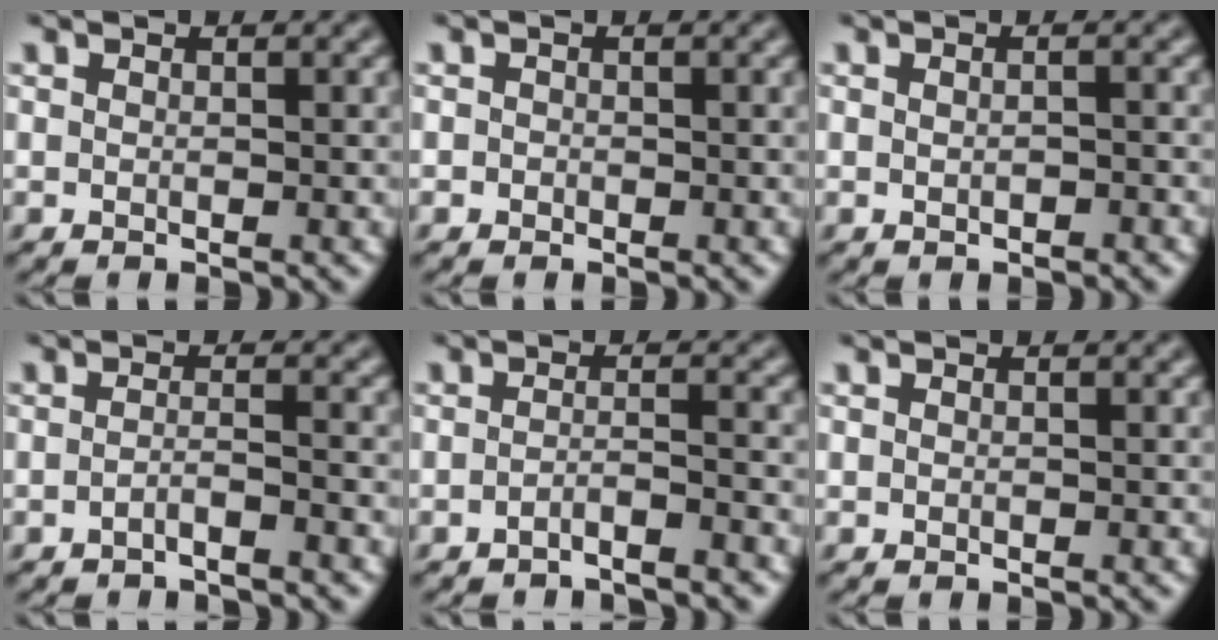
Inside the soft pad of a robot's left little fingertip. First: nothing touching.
{"total": 0.6, "force": [-0.2, 0.5, 0.1], "torque": [0.003, -0.002, -0.008]}
{"total": 1.1, "force": [-0.5, 0.4, 0.9], "torque": [-0.018, 0.001, -0.008]}
{"total": 1.4, "force": [-1.2, -0.1, 0.7], "torque": [-0.017, 0.006, -0.026]}
{"total": 1.7, "force": [-1.5, -0.2, 0.7], "torque": [-0.015, 0.005, -0.033]}
{"total": 0.0}